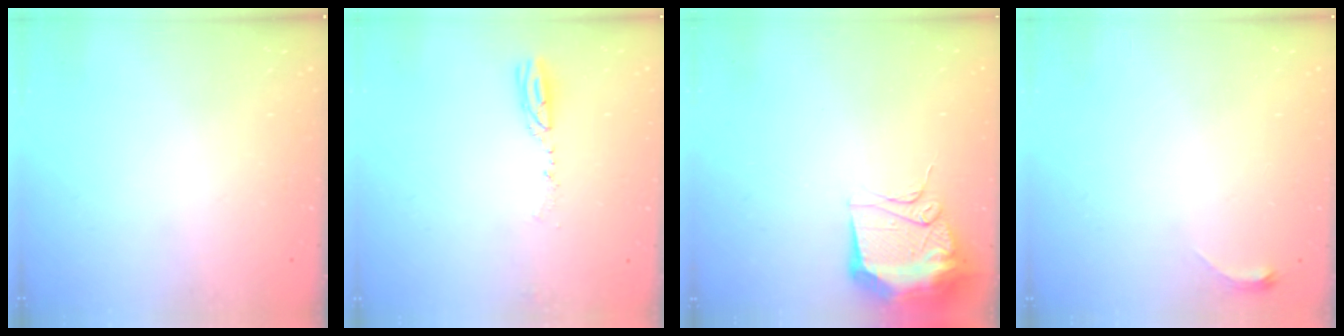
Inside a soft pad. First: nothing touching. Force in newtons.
{"total": 3.7, "press": 3.6, "slide": 0.8}
{"total": 12.1, "press": 12.0, "slide": 1.6}
{"total": 3.3, "press": 3.3, "slide": 0.6}